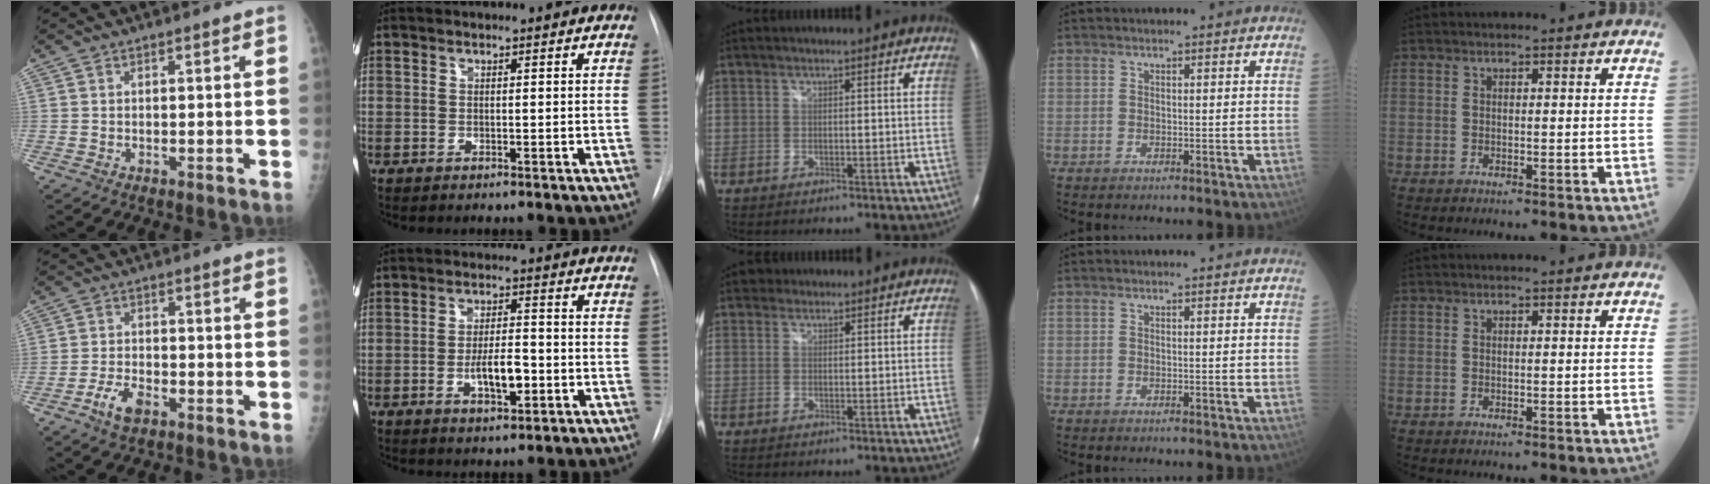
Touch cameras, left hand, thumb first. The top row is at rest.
{"thumb": {"total": 4.8, "force": [-2.9, 2.2, 3.3], "torque": [-0.065, 0.017, -0.050]}, "index": {"total": 6.0, "force": [-2.2, 2.0, 5.2], "torque": [-0.091, -0.003, -0.034]}, "middle": {"total": 1.5, "force": [1.0, 1.1, -0.1], "torque": [0.008, 0.010, 0.010]}}